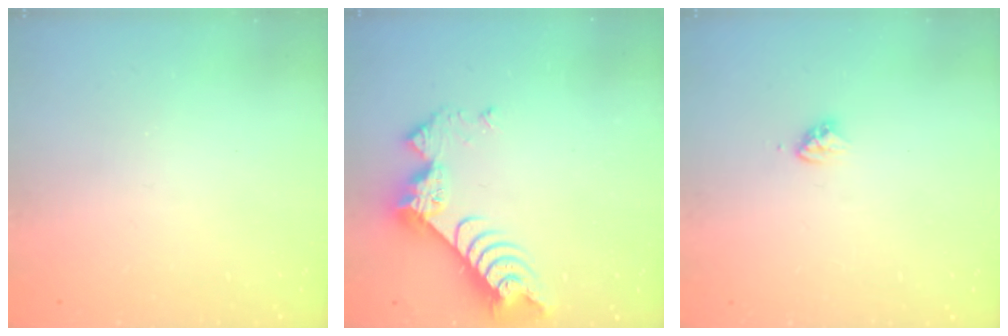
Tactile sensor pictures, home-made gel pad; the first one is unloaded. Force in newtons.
{"total": 9.3, "press": 9.3, "slide": 0.8}
{"total": 3.3, "press": 3.3, "slide": 0.2}